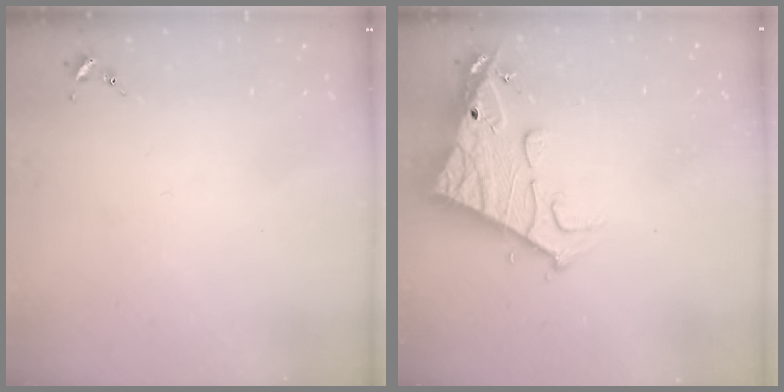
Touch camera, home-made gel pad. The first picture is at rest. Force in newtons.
{"total": 15.6, "press": 15.5, "slide": 1.5}